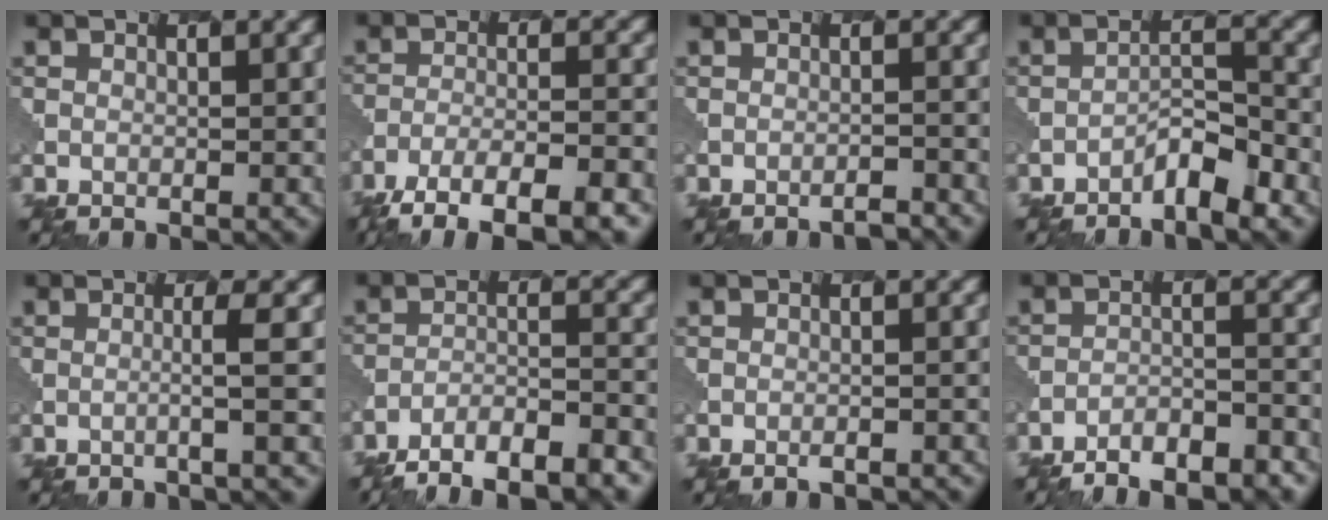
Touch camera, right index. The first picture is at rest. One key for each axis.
{"total": 7.8, "fx": -5.9, "fy": 1.8, "fz": 4.8, "tx": -0.081, "ty": -0.002, "tz": -0.107}
{"total": 2.0, "fx": -1.9, "fy": 0.1, "fz": 0.8, "tx": -0.003, "ty": 0.005, "tz": -0.037}
{"total": 2.9, "fx": -2.3, "fy": 0.5, "fz": 1.7, "tx": -0.032, "ty": 0.011, "tz": -0.047}
{"total": 1.5, "fx": -0.2, "fy": -0.1, "fz": 1.5, "tx": -0.020, "ty": 0.001, "tz": -0.024}
{"total": 9.9, "fx": -8.6, "fy": 2.4, "fz": 4.2, "tx": -0.060, "ty": -0.007, "tz": -0.121}
{"total": 2.6, "fx": -2.4, "fy": 0.6, "fz": 0.9, "tx": -0.002, "ty": 0.015, "tz": -0.033}
{"total": 7.5, "fx": -6.7, "fy": 1.8, "fz": 2.6, "tx": -0.040, "ty": -0.004, "tz": -0.100}